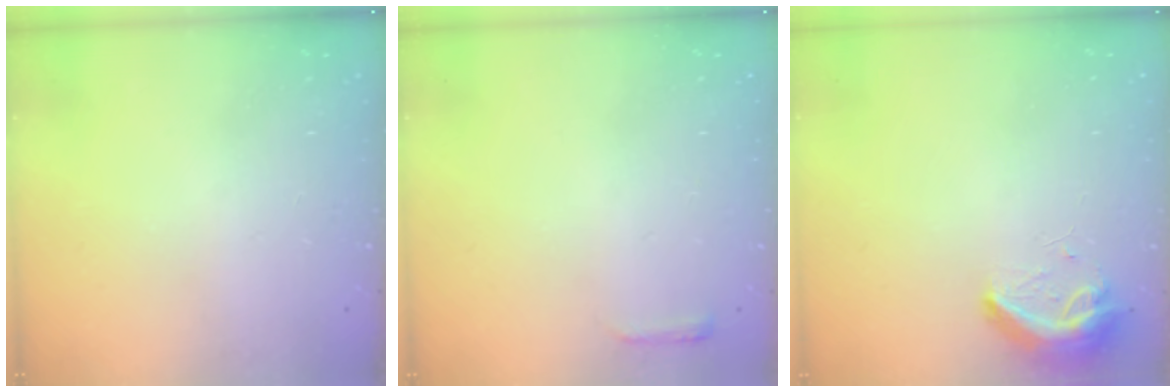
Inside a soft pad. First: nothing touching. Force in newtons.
{"total": 2.4, "press": 2.3, "slide": 0.6}
{"total": 8.6, "press": 8.5, "slide": 1.0}